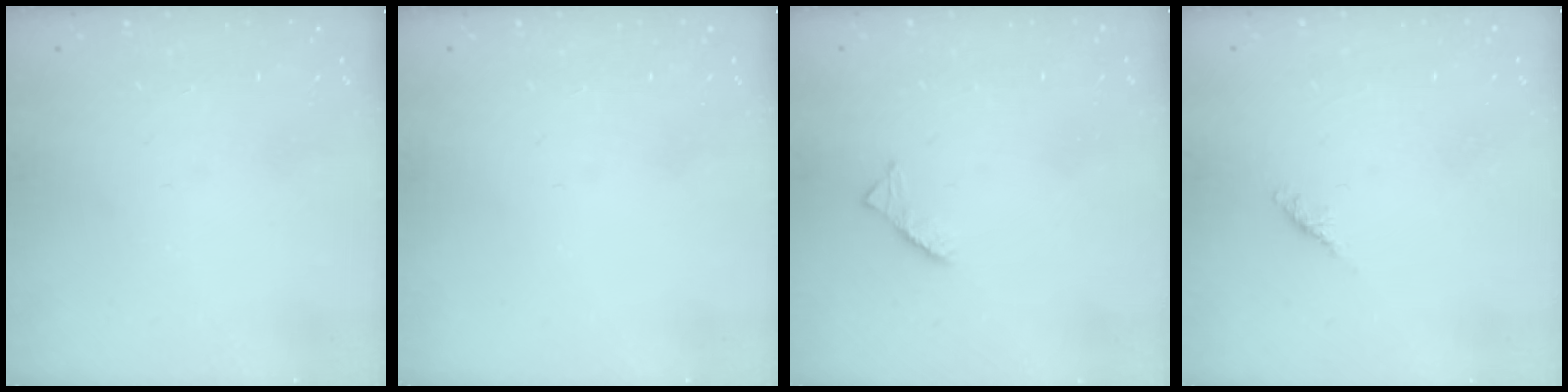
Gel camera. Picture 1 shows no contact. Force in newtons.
{"total": 0.0}
{"total": 2.6, "press": 2.6, "slide": 0.4}
{"total": 1.8, "press": 1.7, "slide": 0.6}